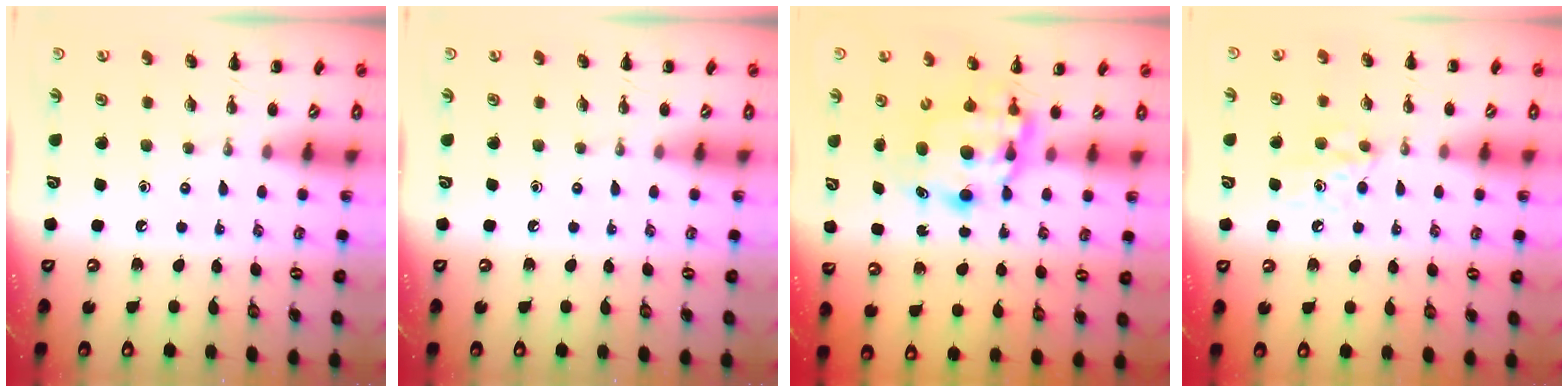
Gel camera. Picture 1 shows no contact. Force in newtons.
{"total": 0.0}
{"total": 6.2, "press": 6.1, "slide": 1.0}
{"total": 6.3, "press": 6.0, "slide": 1.8}